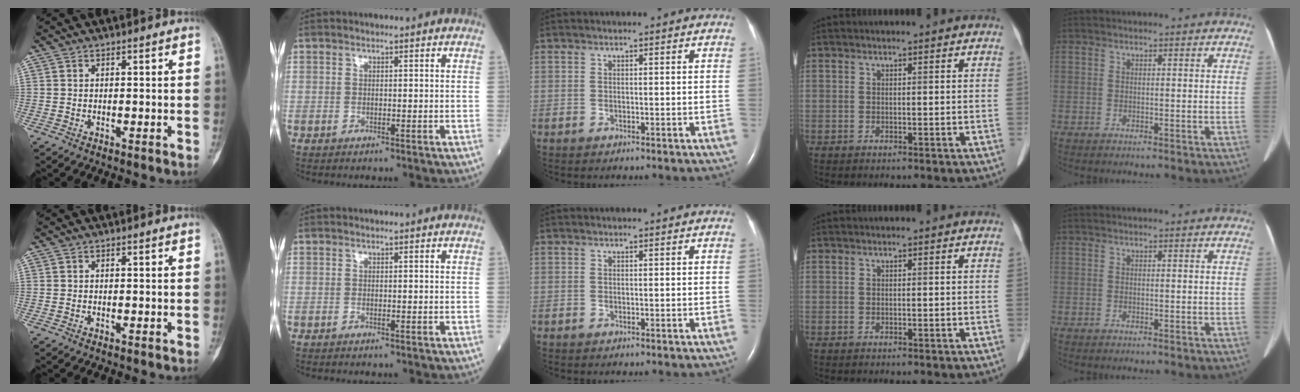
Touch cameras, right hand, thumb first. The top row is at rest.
{}